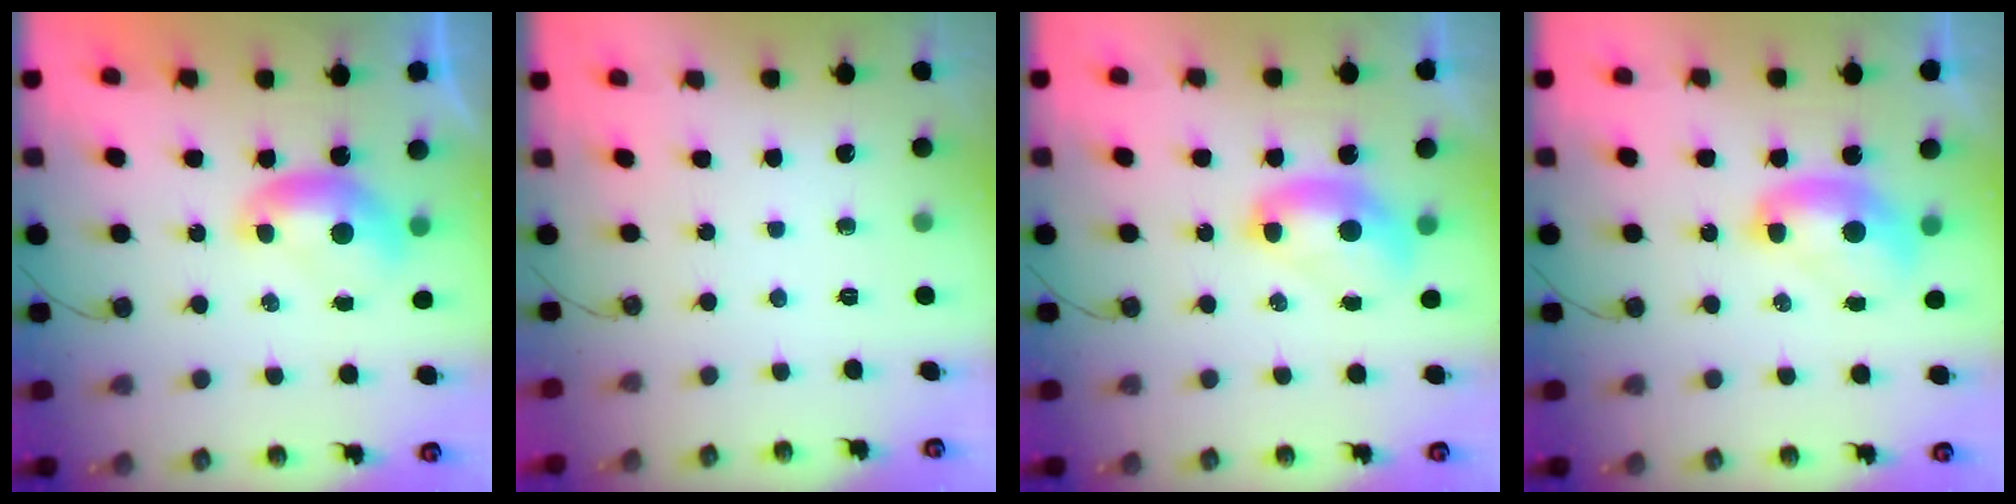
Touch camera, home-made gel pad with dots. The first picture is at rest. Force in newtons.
{"total": 0.0}
{"total": 2.6, "press": 2.6, "slide": 0.1}
{"total": 2.2, "press": 2.2, "slide": 0.2}